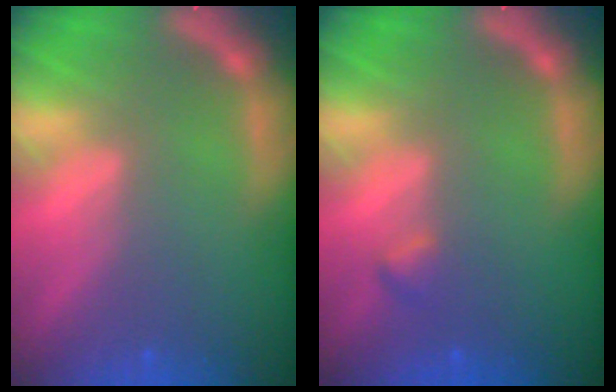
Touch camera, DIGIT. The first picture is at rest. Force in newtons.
{"total": 0.9}